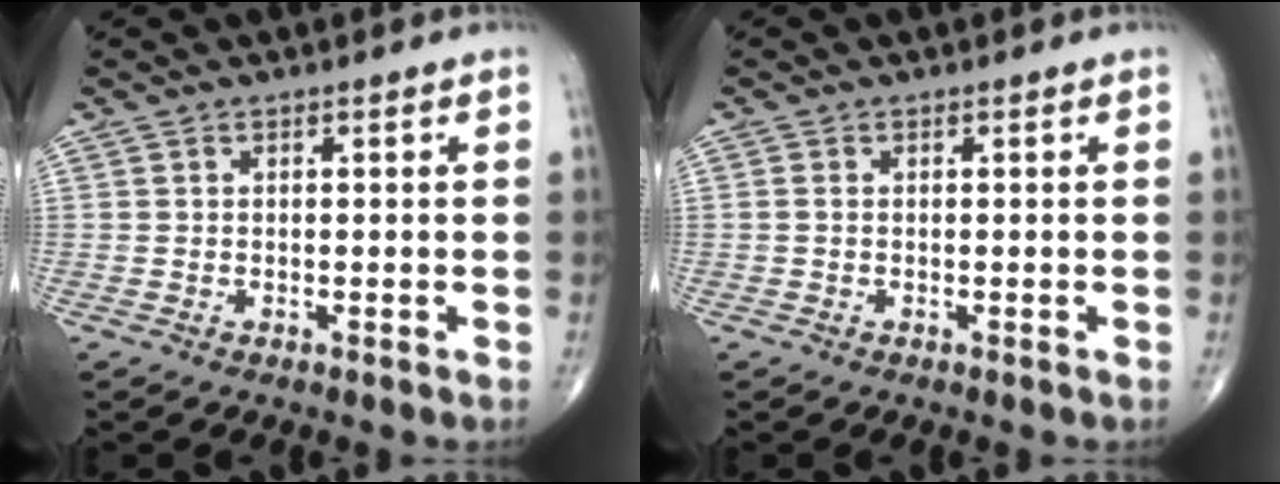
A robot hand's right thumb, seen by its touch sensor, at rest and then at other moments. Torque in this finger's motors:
{"motor_torque": [-0.44, -0.04, 0.02, 0.12, 0.02]}